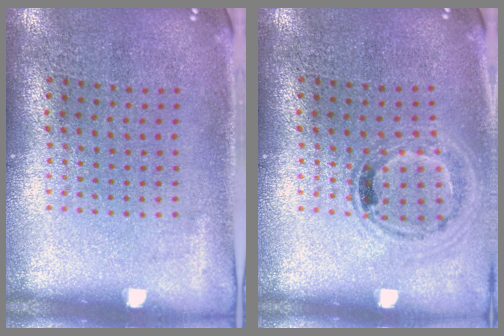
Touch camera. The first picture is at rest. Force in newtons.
{"total": 1.0, "press": 1.0, "slide": 0.3}